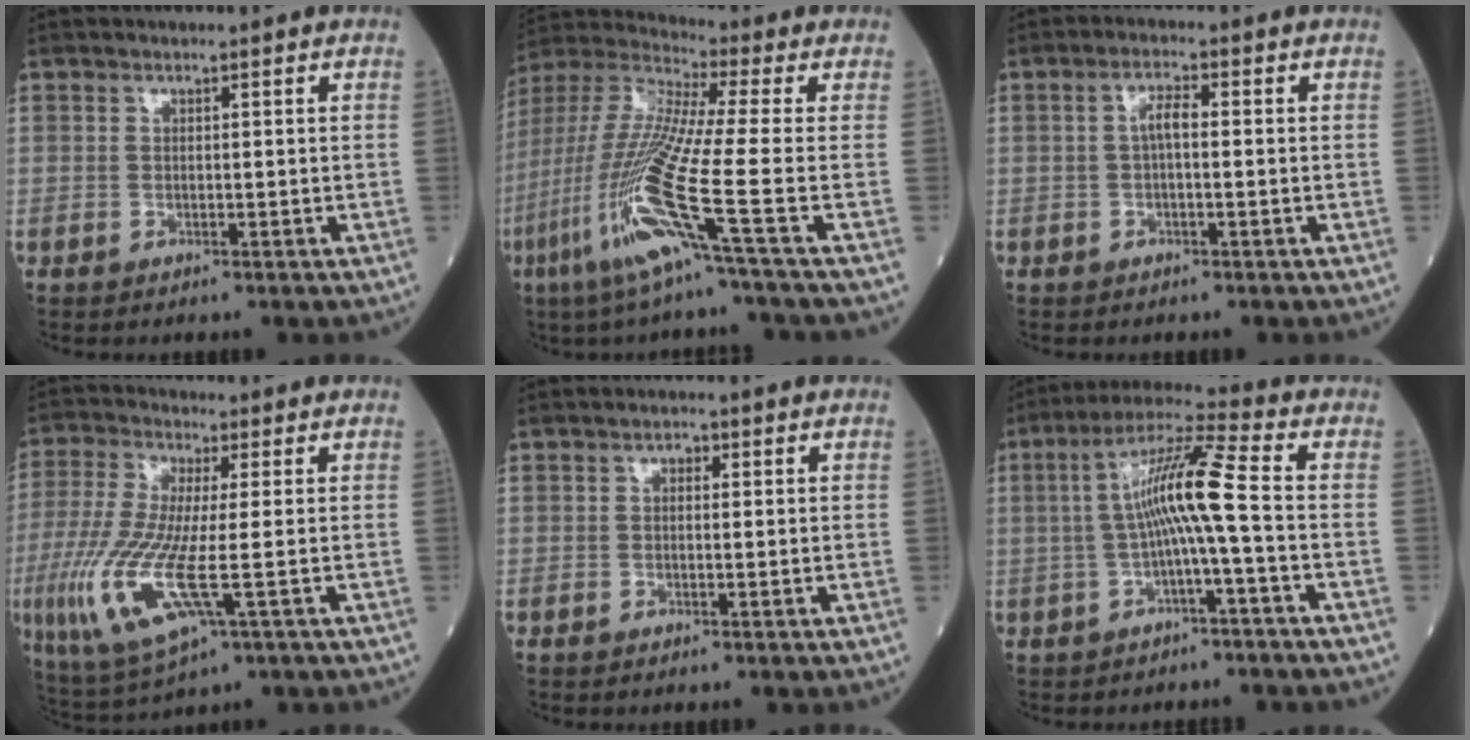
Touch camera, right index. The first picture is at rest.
{"total": 16.9, "force": [-7.0, -1.6, 15.4], "torque": [-0.331, -0.035, -0.148]}
{"total": 2.7, "force": [-0.1, 0.6, 2.6], "torque": [-0.049, 0.008, -0.003]}
{"total": 13.1, "force": [-3.0, 2.4, 12.5], "torque": [-0.283, -0.027, -0.056]}
{"total": 1.0, "force": [0.3, 0.6, 0.7], "torque": [-0.012, 0.004, 0.002]}
{"total": 9.3, "force": [-0.7, -0.7, 9.2], "torque": [-0.171, 0.027, -0.015]}